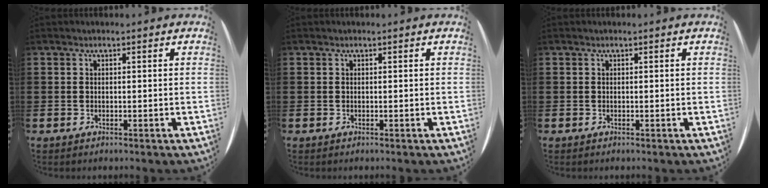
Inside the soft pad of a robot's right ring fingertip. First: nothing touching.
{"total": 0.0}
{"total": 0.0}